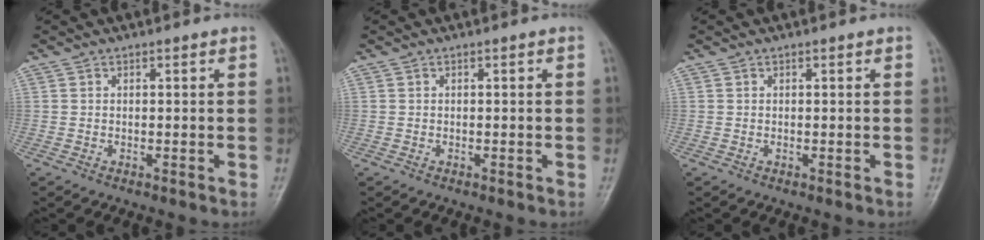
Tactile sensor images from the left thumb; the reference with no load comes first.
{"total": 0.0}
{"total": 0.0}